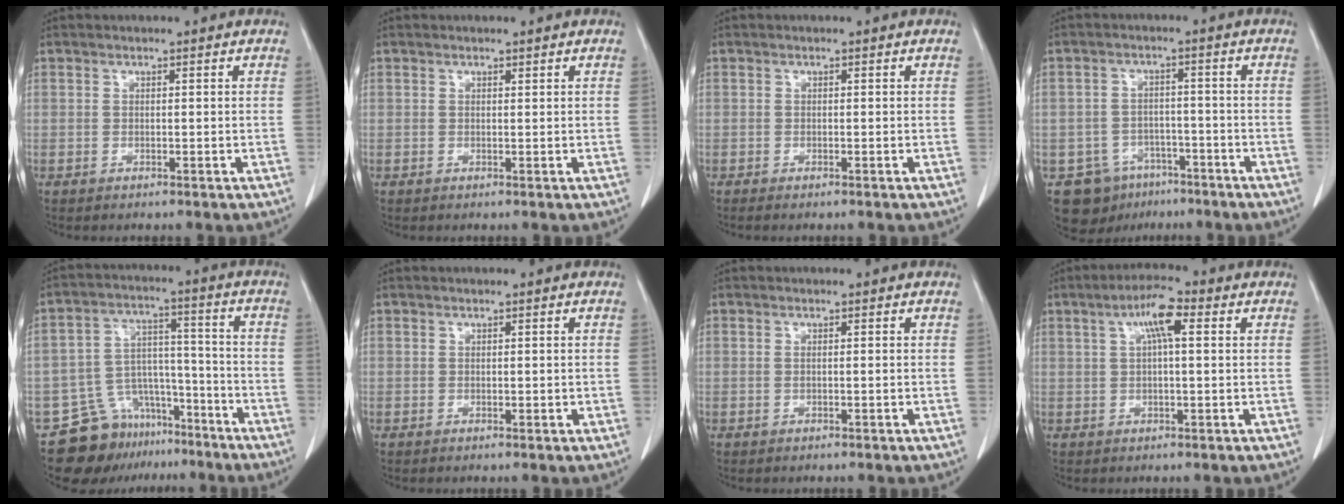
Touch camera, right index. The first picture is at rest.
{"total": 0.0}
{"total": 0.8, "force": [-0.7, 0.0, 0.5], "torque": [-0.009, -0.003, -0.009]}
{"total": 8.3, "force": [-5.1, 6.4, 1.5], "torque": [-0.029, 0.015, -0.069]}
{"total": 12.2, "force": [-9.3, 7.3, 2.9], "torque": [-0.039, 0.053, -0.143]}
{"total": 0.7, "force": [0.0, 0.3, 0.6], "torque": [-0.012, -0.002, 0.003]}
{"total": 0.8, "force": [-0.1, 0.1, 0.7], "torque": [-0.017, -0.001, 0.001]}
{"total": 5.7, "force": [1.9, 1.0, 5.3], "torque": [-0.099, 0.018, 0.030]}